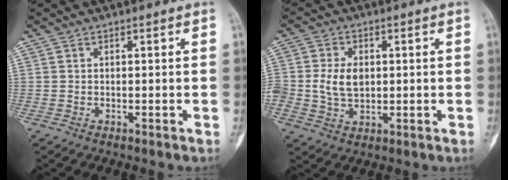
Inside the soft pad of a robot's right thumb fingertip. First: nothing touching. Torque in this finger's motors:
{"motor_torque": [0.76, 0.69, 0.37, -0.31, 0.06]}